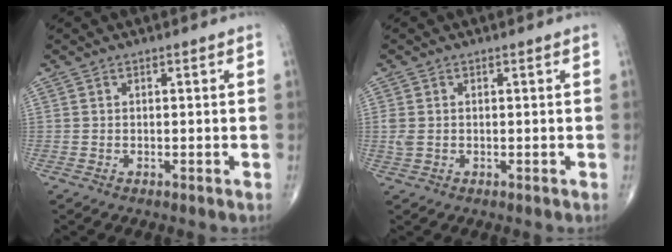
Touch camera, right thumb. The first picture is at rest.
{"total": 2.1, "force": [0.0, 1.5, 1.4], "torque": [-0.043, 0.005, 0.001]}